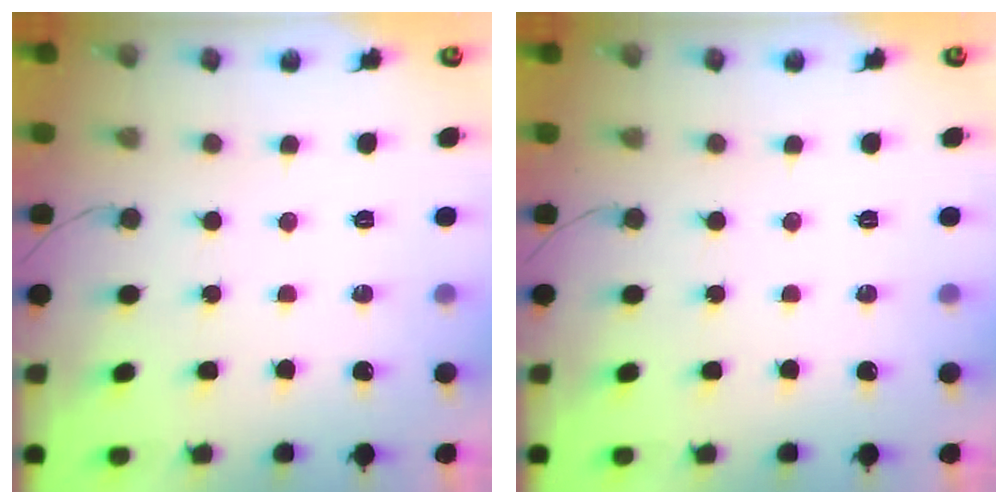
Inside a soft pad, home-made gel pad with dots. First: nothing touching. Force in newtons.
{"total": 0.0}